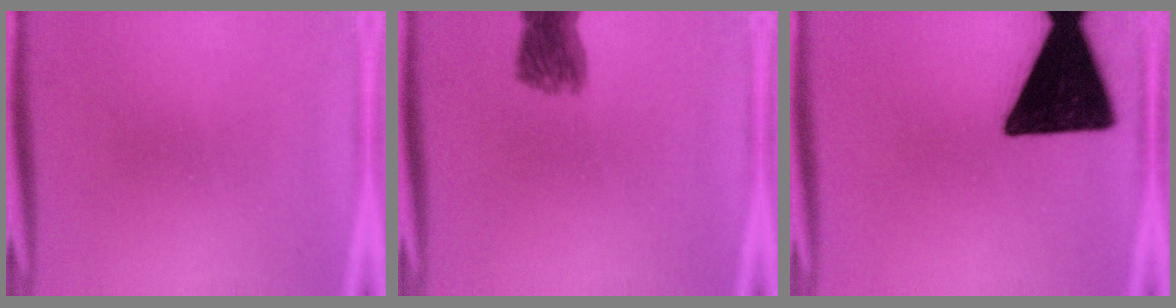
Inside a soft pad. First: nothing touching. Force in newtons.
{"total": 7.2}
{"total": 19.8}